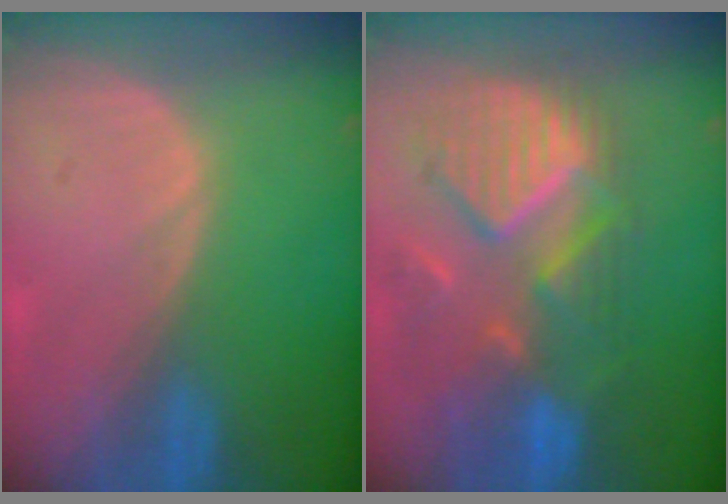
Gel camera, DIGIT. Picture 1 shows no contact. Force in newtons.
{"total": 11.4, "press": 10.1, "slide": 5.2}